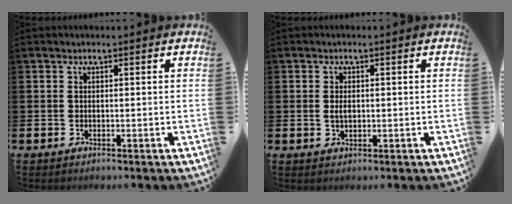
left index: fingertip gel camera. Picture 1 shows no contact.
{"total": 1.4, "force": [0.2, 0.8, 1.1], "torque": [-0.020, 0.006, 0.001]}